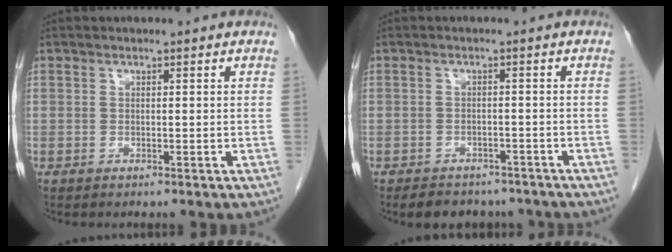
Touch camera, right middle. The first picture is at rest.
{"total": 7.9, "force": [-6.7, 3.6, 2.2], "torque": [-0.028, 0.004, -0.080]}